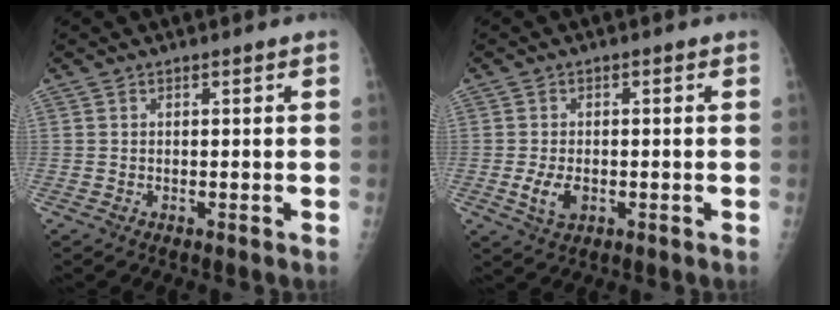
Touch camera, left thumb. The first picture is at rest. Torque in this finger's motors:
{"motor_torque": [-0.49, 0.59, 0.84, 0.11, 0.05]}